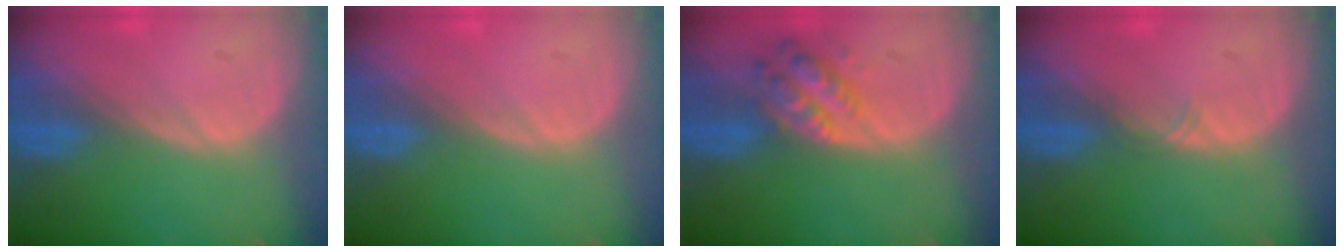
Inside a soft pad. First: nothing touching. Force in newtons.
{"total": 0.0}
{"total": 6.0, "press": 5.5, "slide": 2.5}
{"total": 0.9, "press": 0.8, "slide": 0.2}